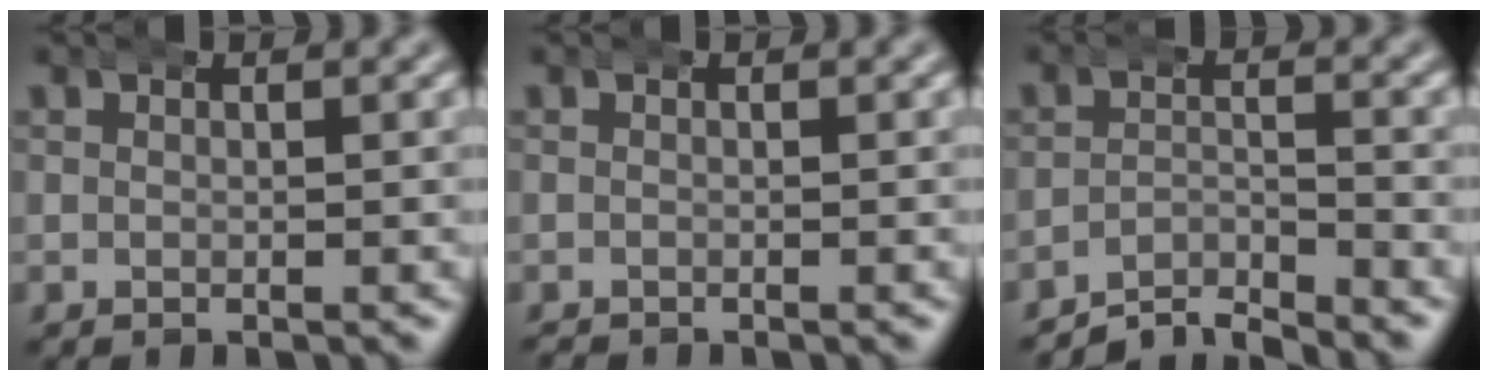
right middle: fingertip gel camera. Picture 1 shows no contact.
{"total": 0.5, "force": [-0.5, 0.0, -0.1], "torque": [-0.003, -0.006, -0.007]}
{"total": 5.2, "force": [-4.9, 1.1, 1.2], "torque": [-0.004, -0.006, -0.089]}